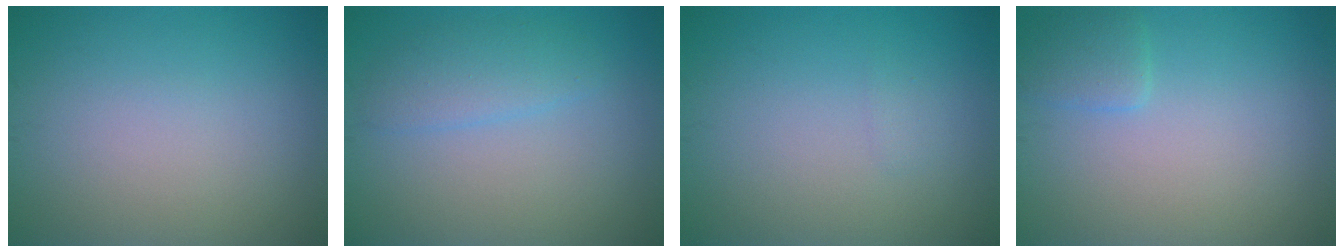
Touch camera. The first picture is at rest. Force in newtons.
{"total": 2.3, "press": 2.3, "slide": 0.0}
{"total": 0.5, "press": 0.5, "slide": 0.0}
{"total": 1.6, "press": 1.6, "slide": 0.1}